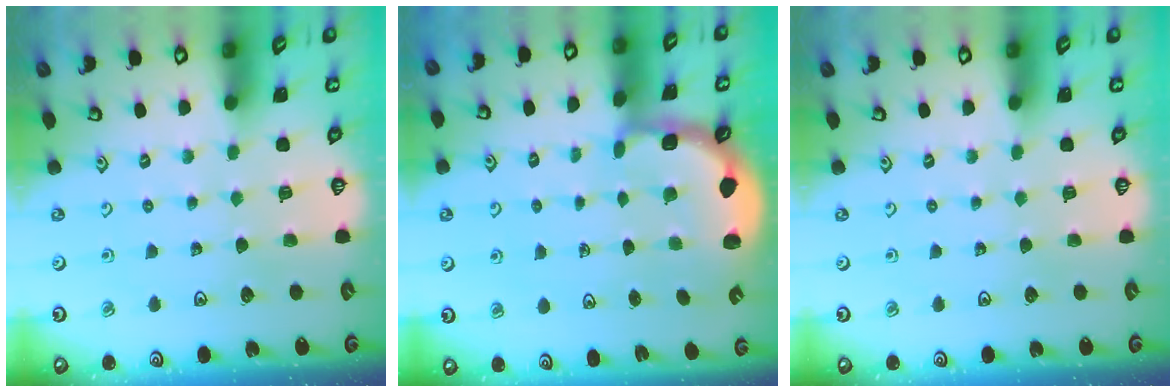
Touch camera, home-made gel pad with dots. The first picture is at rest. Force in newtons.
{"total": 2.1, "press": 2.0, "slide": 0.6}
{"total": 0.0}